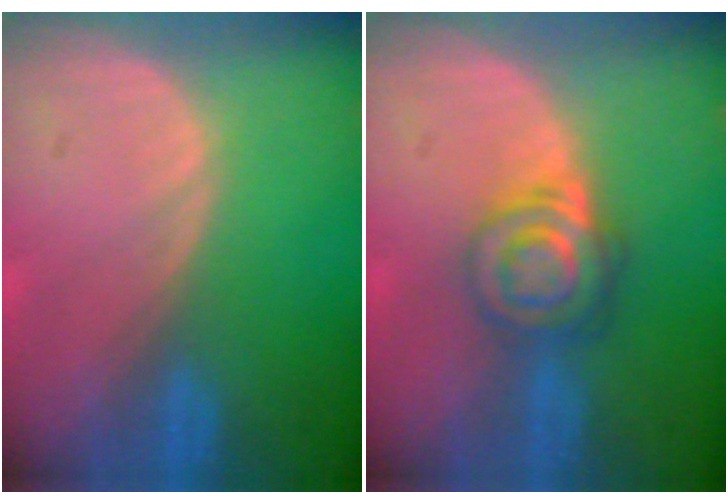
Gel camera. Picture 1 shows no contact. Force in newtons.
{"total": 6.6, "press": 5.6, "slide": 3.4}